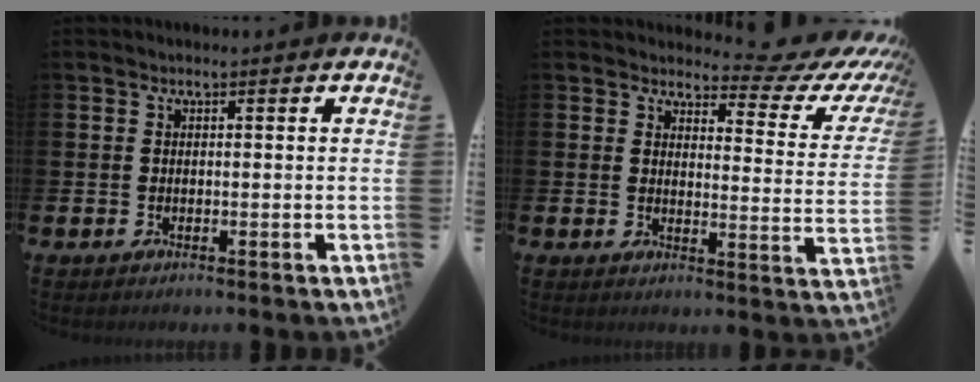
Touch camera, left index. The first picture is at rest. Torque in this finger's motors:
{"motor_torque": [1.07, -1.07, 0.13, 0.01]}